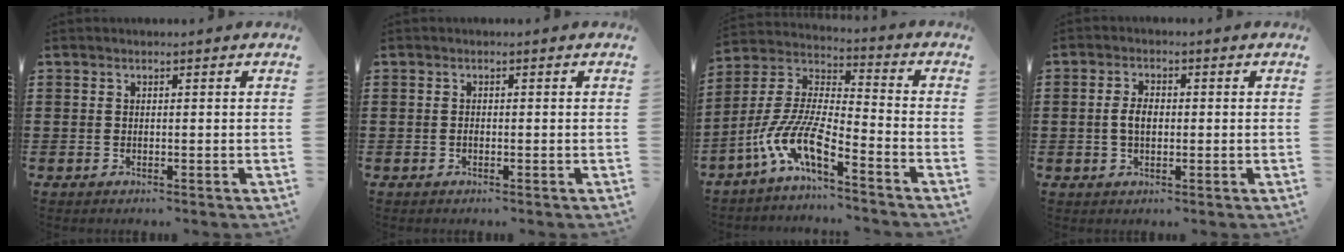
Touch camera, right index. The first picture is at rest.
{"total": 0.6, "force": [-0.4, 0.3, 0.4], "torque": [-0.009, -0.002, -0.006]}
{"total": 10.1, "force": [-7.0, 2.3, 6.8], "torque": [-0.177, -0.022, -0.146]}
{"total": 3.2, "force": [-0.2, 1.9, 2.6], "torque": [-0.059, 0.005, -0.007]}